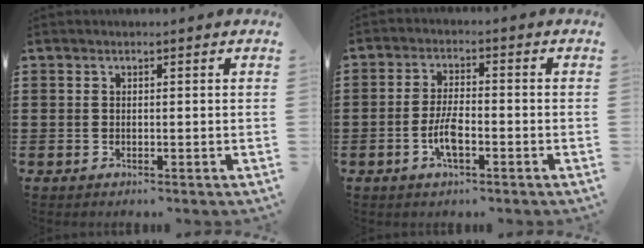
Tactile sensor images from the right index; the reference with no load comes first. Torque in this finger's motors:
{"motor_torque": [2.14, 0.00, 0.34, 0.12]}